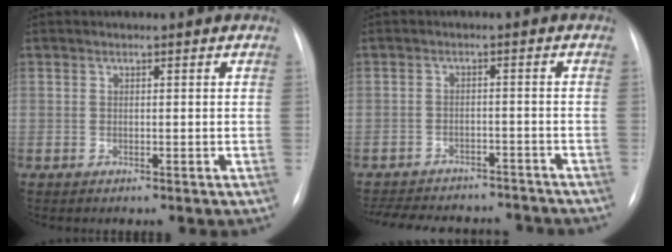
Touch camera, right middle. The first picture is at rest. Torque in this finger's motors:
{"motor_torque": [0.92, -1.20, 0.06, 0.00]}